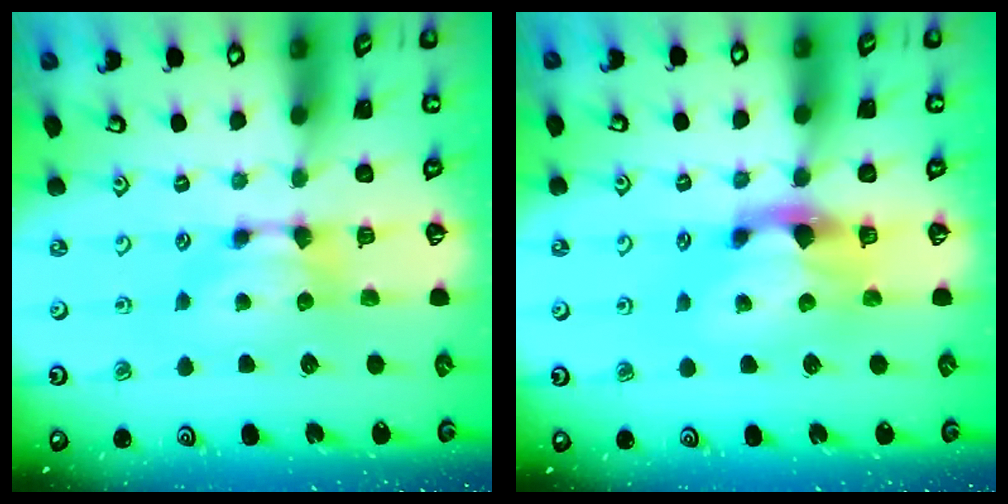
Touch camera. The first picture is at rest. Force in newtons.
{"total": 3.0, "press": 2.6, "slide": 1.4}